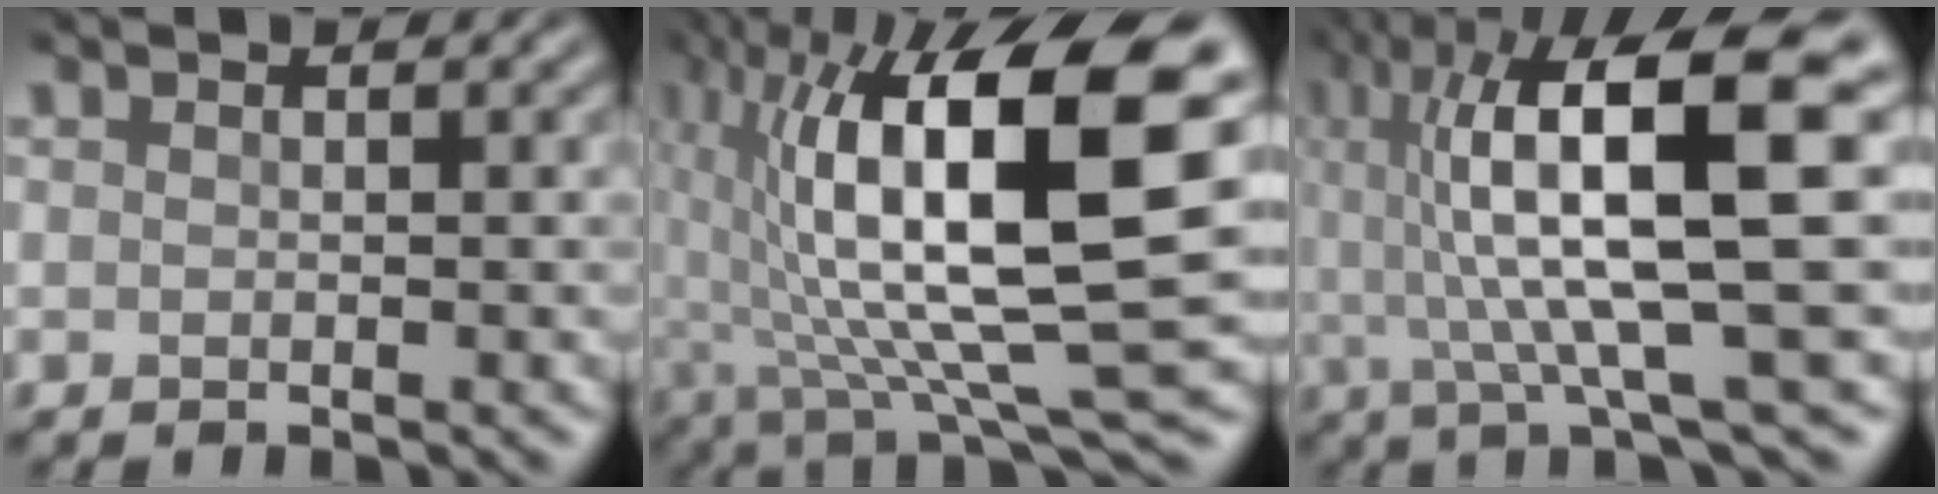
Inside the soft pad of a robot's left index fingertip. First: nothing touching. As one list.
[{"total": 16.4, "force": [2.8, 5.7, 15.2], "torque": [-0.270, -0.006, 0.047]}, {"total": 13.1, "force": [2.0, 3.0, 12.6], "torque": [-0.197, 0.013, 0.036]}]